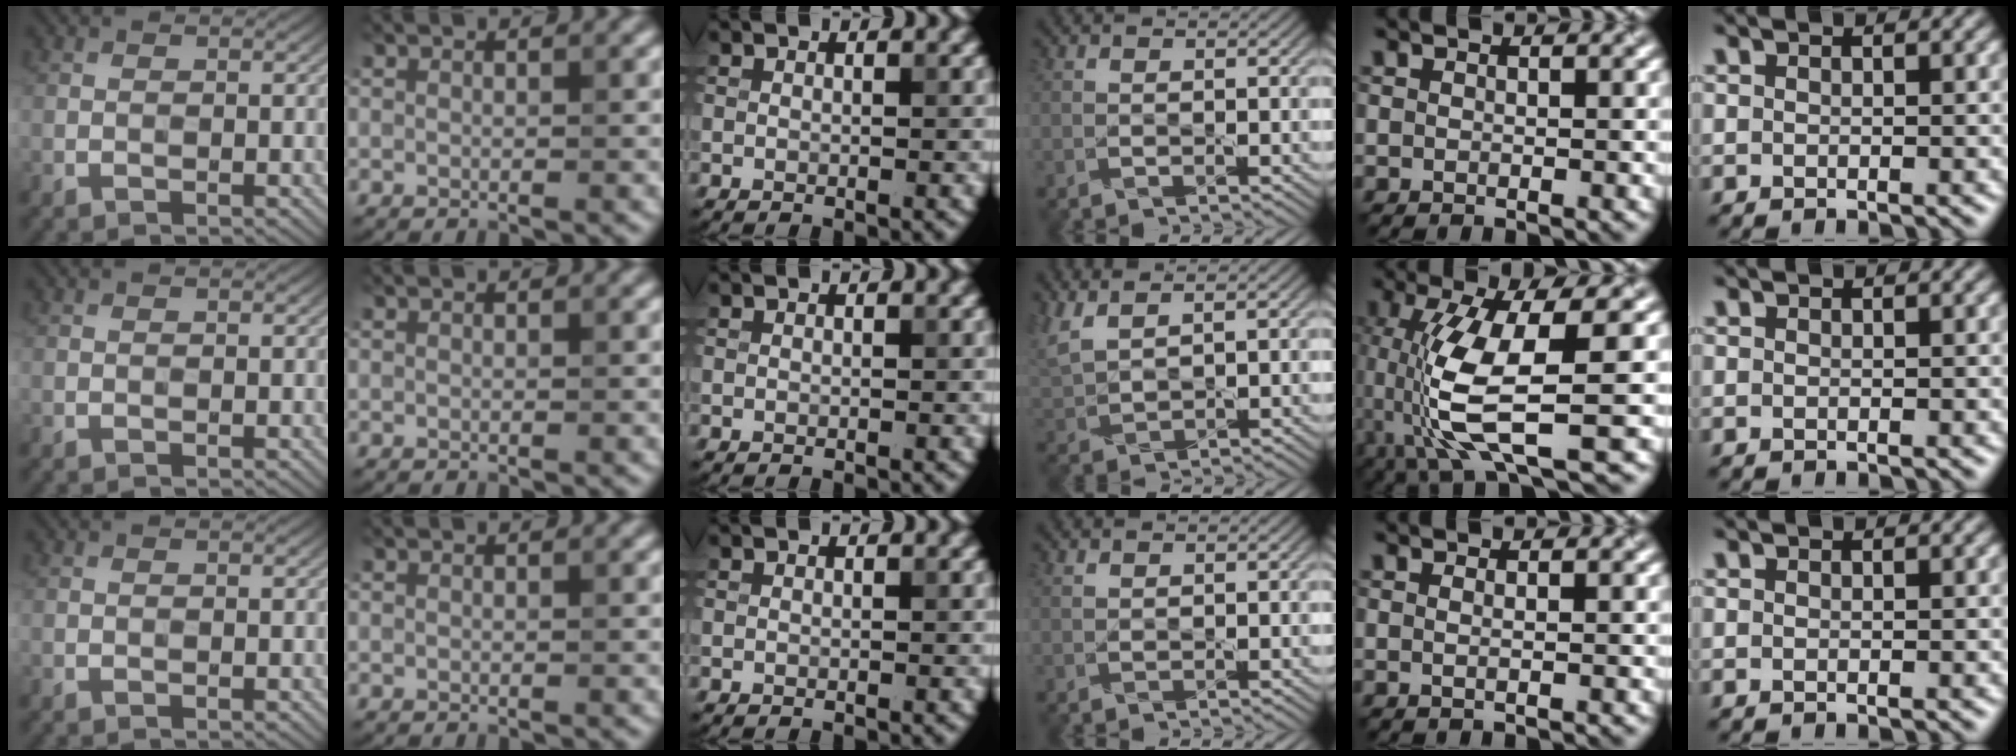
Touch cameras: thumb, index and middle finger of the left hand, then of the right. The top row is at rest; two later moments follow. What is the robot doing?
{"motion": "lift_and_place", "object": "knife"}